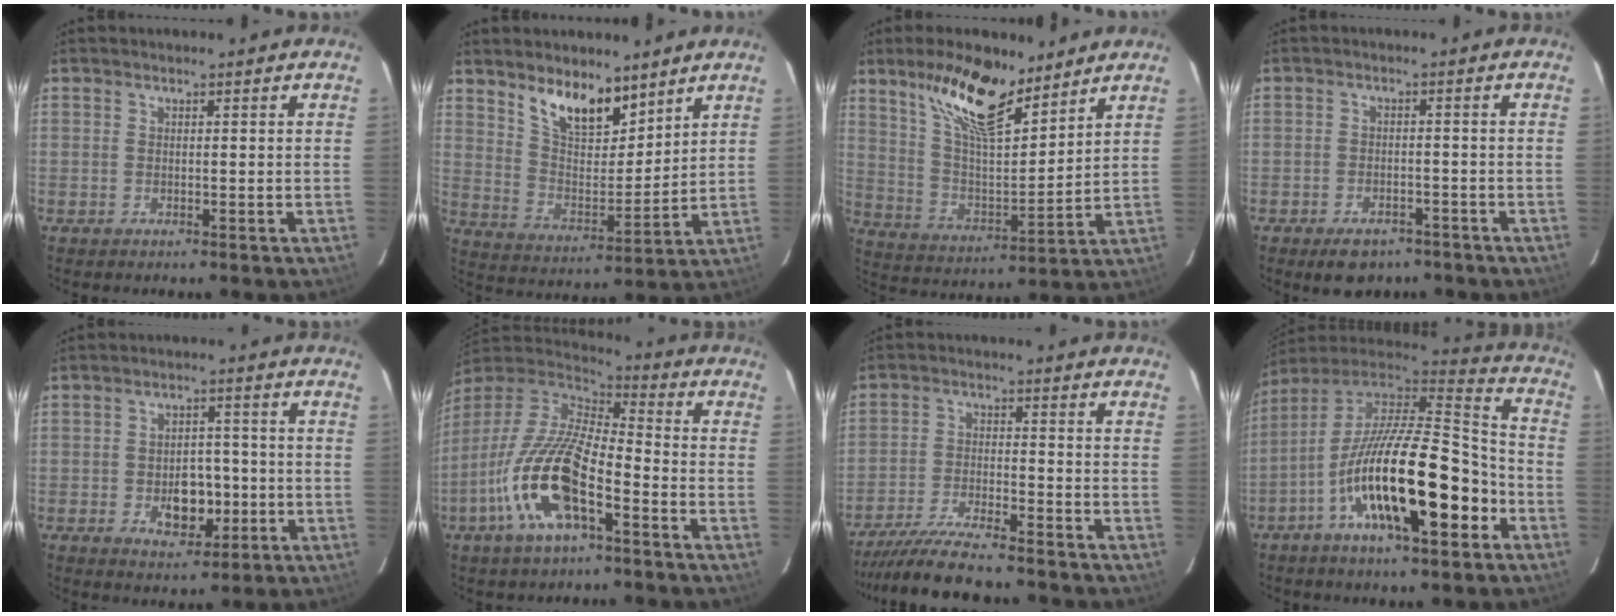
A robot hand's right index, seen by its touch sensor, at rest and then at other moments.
{"total": 12.0, "force": [8.6, 5.0, 6.7], "torque": [-0.116, -0.002, 0.161]}
{"total": 16.1, "force": [11.2, 5.2, 10.3], "torque": [-0.190, 0.004, 0.211]}
{"total": 6.6, "force": [-4.8, 3.7, 2.6], "torque": [-0.056, 0.006, -0.061]}
{"total": 7.4, "force": [-2.0, 5.1, 5.0], "torque": [-0.091, 0.005, -0.017]}
{"total": 18.3, "force": [-8.0, 6.2, 15.2], "torque": [-0.309, -0.024, -0.161]}
{"total": 13.0, "force": [-11.8, 1.0, 5.2], "torque": [-0.124, -0.021, -0.202]}
{"total": 24.6, "force": [-9.7, 7.6, 21.2], "torque": [-0.353, -0.023, -0.172]}